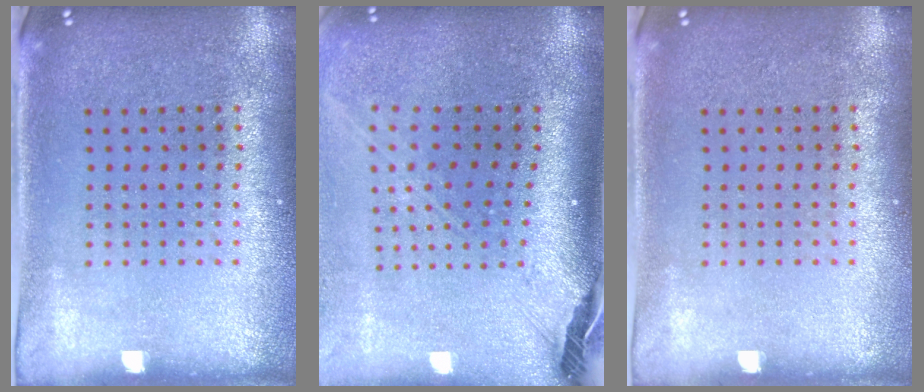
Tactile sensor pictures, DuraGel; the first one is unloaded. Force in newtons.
{"total": 2.8, "press": 2.0, "slide": 1.9}
{"total": 0.0}